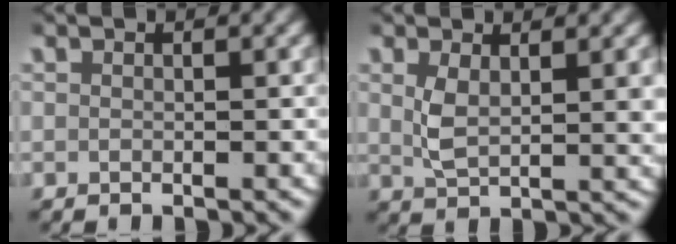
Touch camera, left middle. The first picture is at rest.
{"total": 2.9, "force": [1.1, 1.1, 2.5], "torque": [-0.050, -0.010, 0.025]}